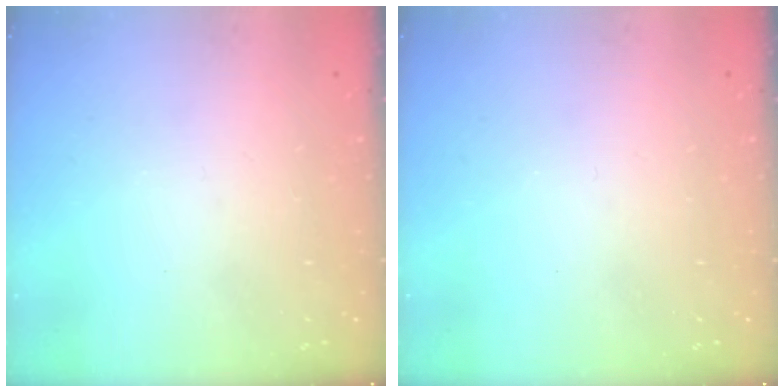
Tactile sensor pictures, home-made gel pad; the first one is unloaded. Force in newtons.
{"total": 0.0}